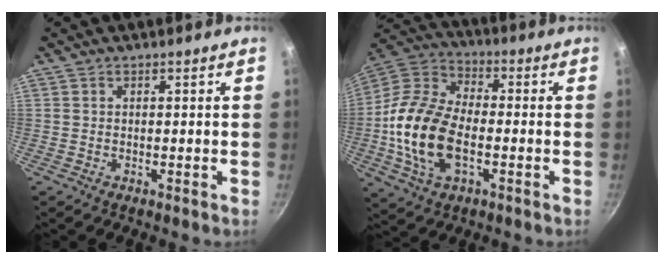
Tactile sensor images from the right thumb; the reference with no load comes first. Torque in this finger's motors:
{"motor_torque": [-0.18, 1.43, 1.98, -0.79, 0.58]}